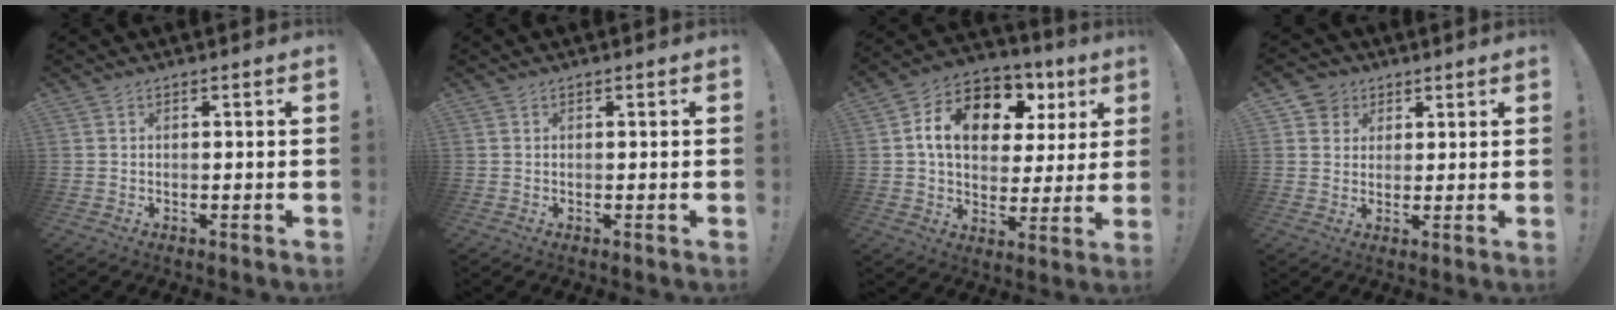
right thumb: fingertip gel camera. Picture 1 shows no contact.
{"total": 0.0}
{"total": 15.2, "force": [6.2, 10.1, 9.4], "torque": [-0.151, -0.024, 0.112]}
{"total": 5.1, "force": [2.5, 4.4, 0.6], "torque": [-0.008, -0.014, 0.047]}